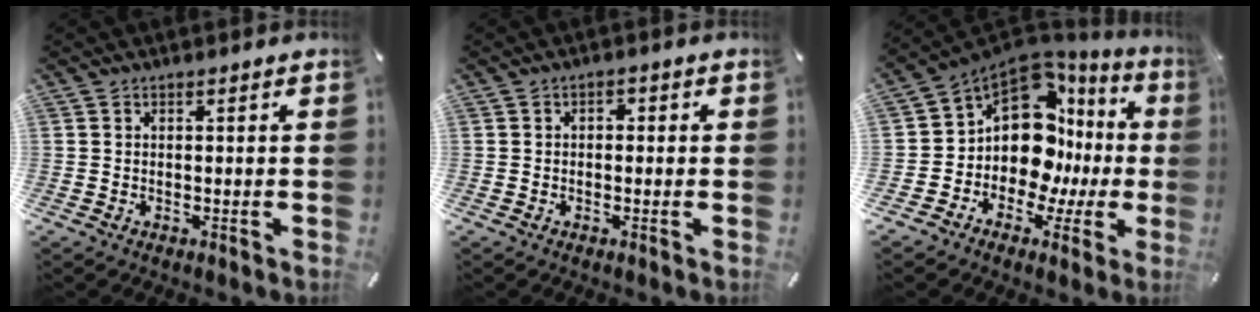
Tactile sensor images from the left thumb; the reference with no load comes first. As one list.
[{"total": 1.7, "force": [-0.8, 1.1, 1.0], "torque": [-0.019, 0.009, -0.017]}, {"total": 13.8, "force": [3.5, 10.1, 8.7], "torque": [-0.163, -0.065, 0.062]}]